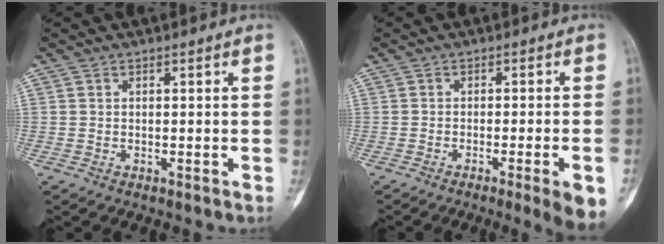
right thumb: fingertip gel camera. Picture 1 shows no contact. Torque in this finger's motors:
{"motor_torque": [1.60, 0.61, 0.90, -0.93, 0.14]}